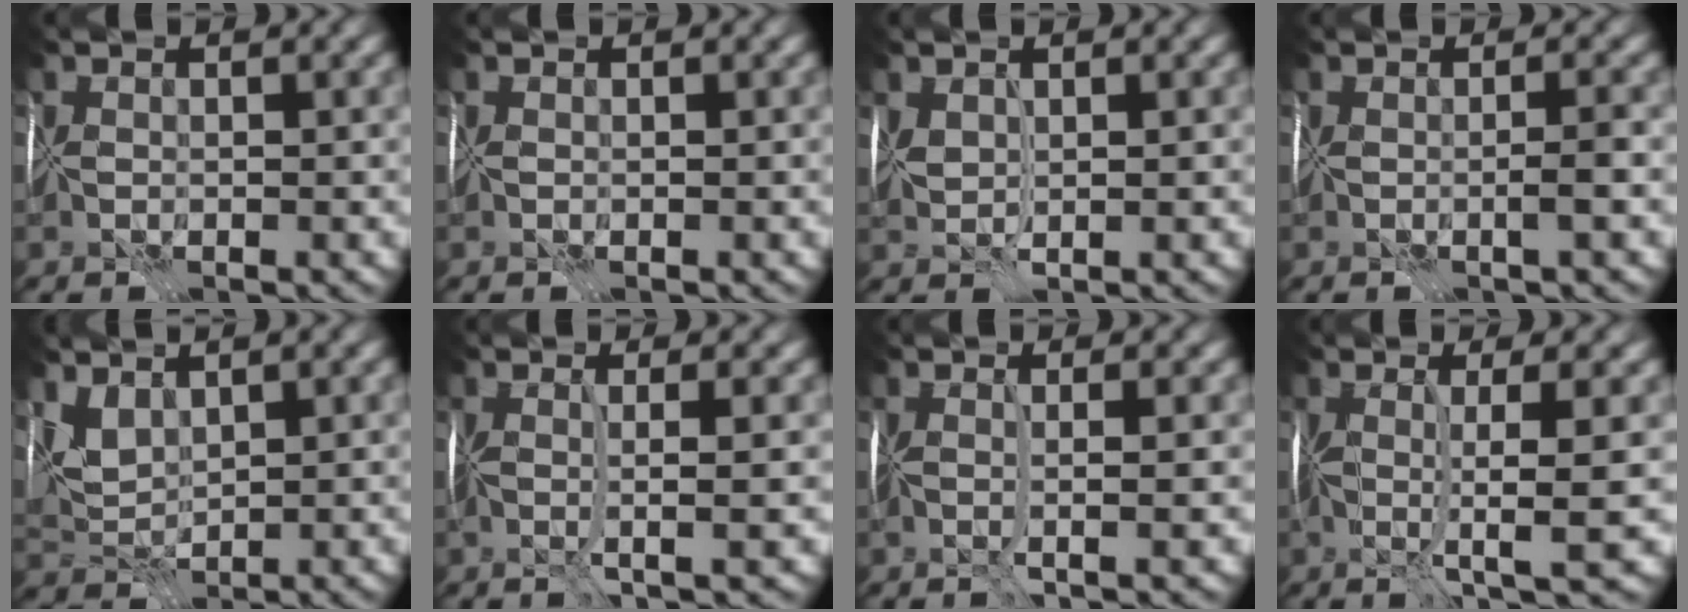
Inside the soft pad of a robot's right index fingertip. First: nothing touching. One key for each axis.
{"total": 0.0}
{"total": 1.9, "fx": 0.8, "fy": 1.0, "fz": 1.4, "tx": -0.034, "ty": 0.004, "tz": 0.016}
{"total": 1.5, "fx": -0.3, "fy": 0.0, "fz": 1.5, "tx": -0.024, "ty": -0.002, "tz": -0.008}
{"total": 2.9, "fx": 1.9, "fy": 1.6, "fz": 1.6, "tx": -0.040, "ty": -0.001, "tz": 0.042}
{"total": 3.3, "fx": 0.0, "fy": 0.6, "fz": 3.3, "tx": -0.054, "ty": 0.002, "tz": -0.005}
{"total": 2.6, "fx": 0.0, "fy": 0.5, "fz": 2.6, "tx": -0.037, "ty": 0.002, "tz": -0.004}
{"total": 5.6, "fx": -0.1, "fy": 0.8, "fz": 5.5, "tx": -0.090, "ty": 0.001, "tz": -0.003}